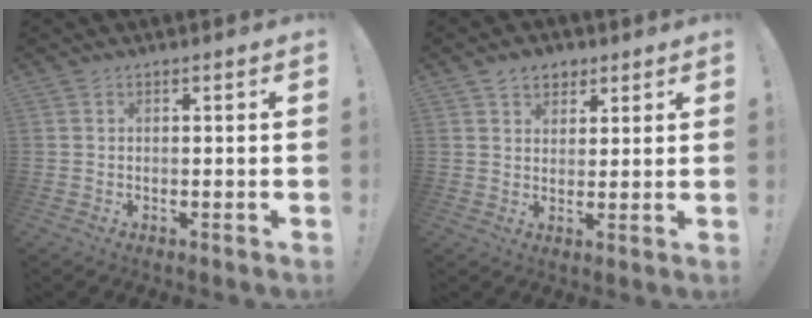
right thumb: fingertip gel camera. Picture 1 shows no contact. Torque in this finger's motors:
{"motor_torque": [-0.06, 0.63, 0.19, 0.04, -0.01]}